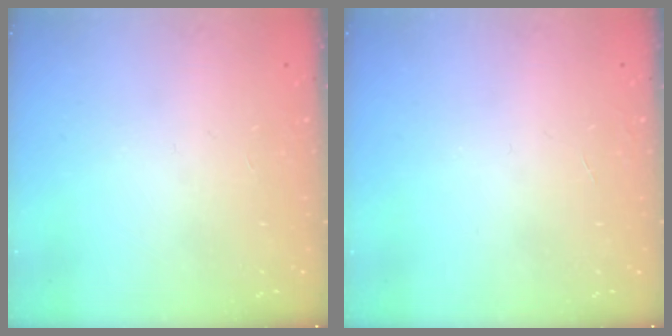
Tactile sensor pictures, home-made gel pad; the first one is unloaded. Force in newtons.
{"total": 0.0}